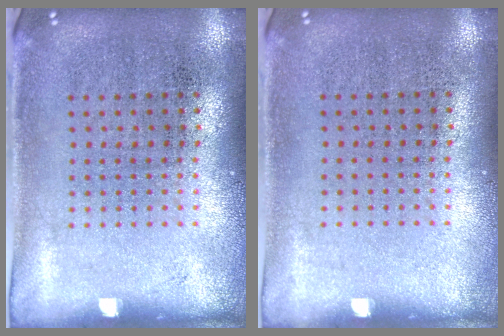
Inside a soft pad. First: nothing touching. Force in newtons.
{"total": 0.0}